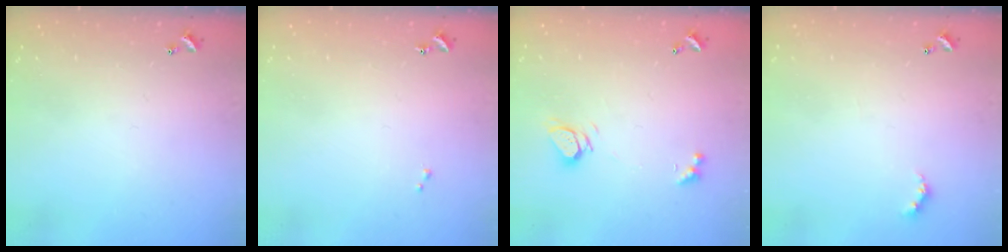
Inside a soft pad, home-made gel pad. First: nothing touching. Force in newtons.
{"total": 0.0}
{"total": 3.5, "press": 3.5, "slide": 0.3}
{"total": 3.3, "press": 3.2, "slide": 0.7}